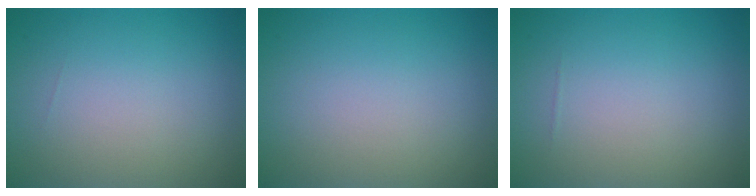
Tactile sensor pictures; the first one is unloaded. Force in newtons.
{"total": 0.0}
{"total": 0.0}